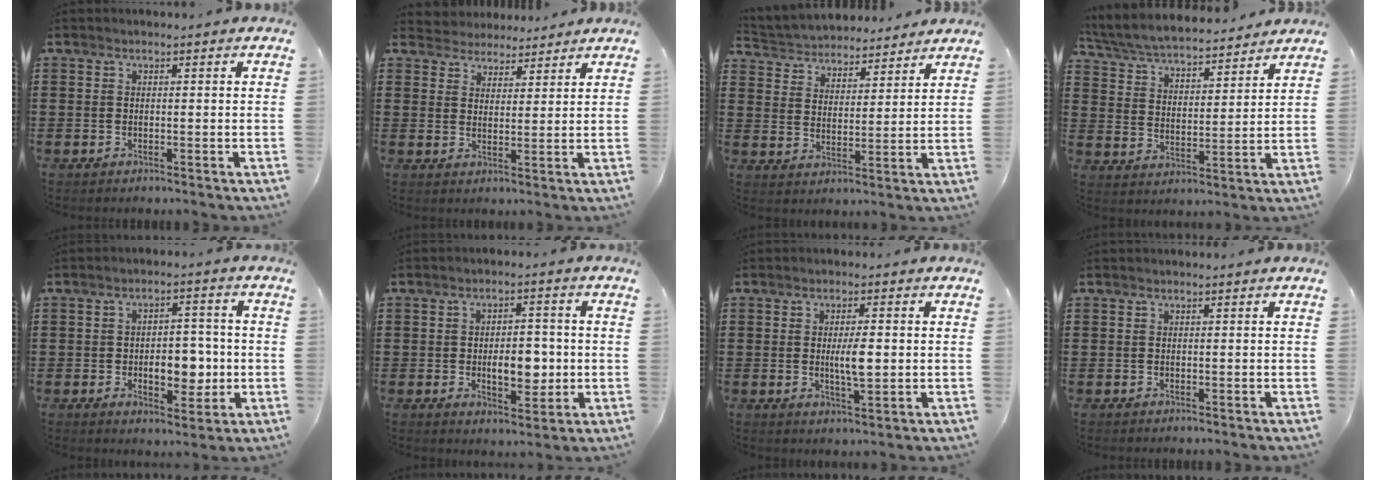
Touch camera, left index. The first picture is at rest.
{"total": 3.5, "force": [3.2, 1.2, -0.6], "torque": [-0.006, -0.006, 0.059]}
{"total": 3.9, "force": [3.8, 0.8, -0.5], "torque": [-0.015, -0.027, 0.064]}
{"total": 5.5, "force": [5.3, 0.4, 1.4], "torque": [-0.052, -0.033, 0.089]}
{"total": 7.1, "force": [-1.4, 4.2, 5.6], "torque": [-0.084, 0.006, -0.028]}
{"total": 6.9, "force": [-0.9, 3.7, 5.7], "torque": [-0.080, -0.001, -0.023]}
{"total": 4.7, "force": [0.1, 1.4, 4.5], "torque": [-0.073, -0.003, -0.002]}
{"total": 0.0}